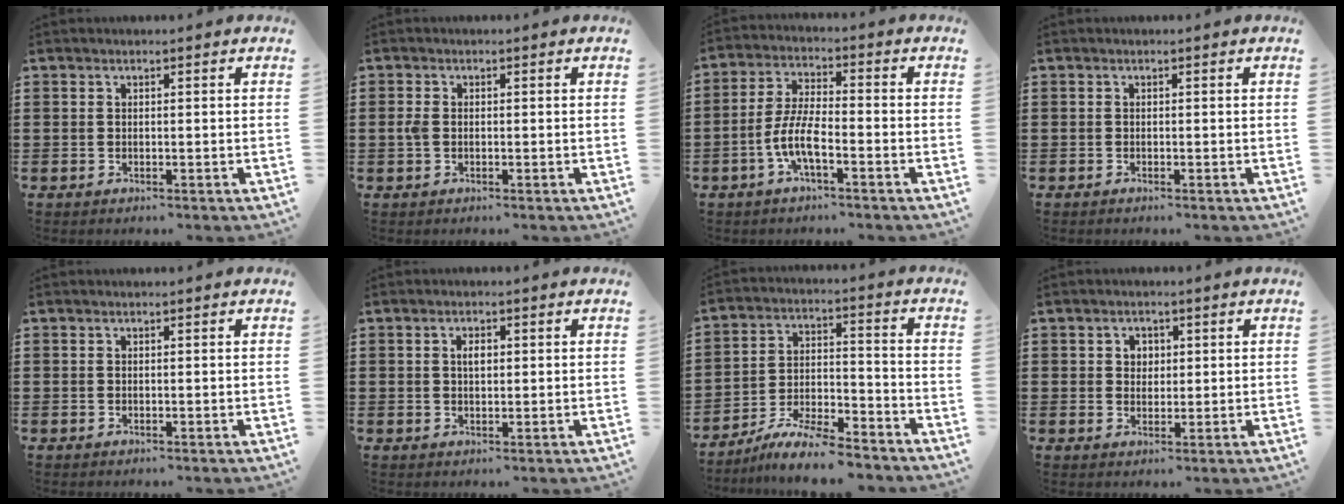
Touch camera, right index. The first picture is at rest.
{"total": 1.6, "force": [-0.1, 1.1, 1.2], "torque": [-0.040, 0.001, -0.009]}
{"total": 6.7, "force": [-2.9, 1.8, 5.7], "torque": [-0.143, -0.013, -0.063]}
{"total": 0.0}
{"total": 0.0}
{"total": 2.0, "force": [0.4, 1.0, 1.7], "torque": [-0.035, 0.007, 0.005]}
{"total": 7.7, "force": [-7.2, 0.9, 2.8], "torque": [-0.055, 0.008, -0.139]}
{"total": 2.1, "force": [0.6, 1.9, 0.7], "torque": [-0.021, 0.011, 0.008]}